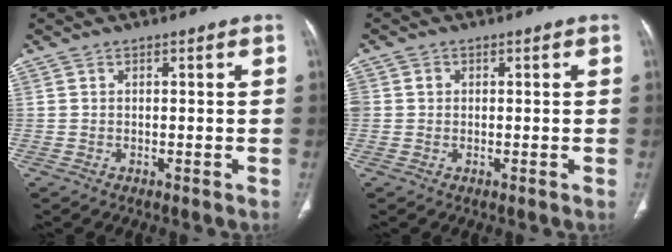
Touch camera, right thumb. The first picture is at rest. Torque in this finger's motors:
{"motor_torque": [0.82, 4.19, 0.80, -0.30, 0.24]}